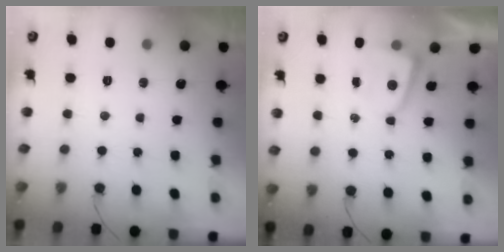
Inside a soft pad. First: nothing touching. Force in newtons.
{"total": 1.6, "press": 1.6, "slide": 0.3}